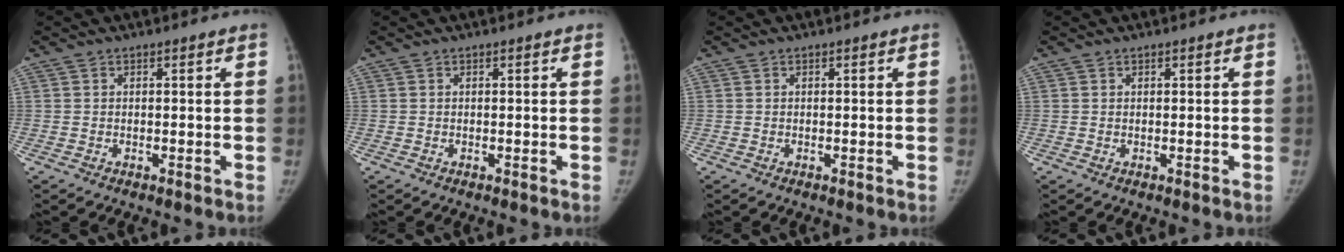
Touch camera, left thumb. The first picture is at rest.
{"total": 0.0}
{"total": 0.0}
{"total": 0.0}